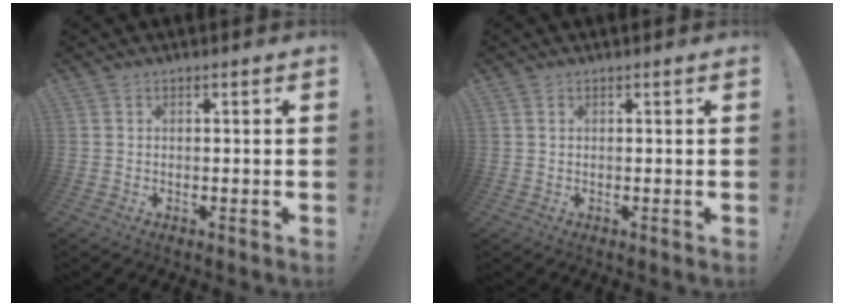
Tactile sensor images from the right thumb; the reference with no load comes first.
{"total": 0.7, "force": [0.4, 0.5, 0.2], "torque": [0.003, -0.002, 0.007]}